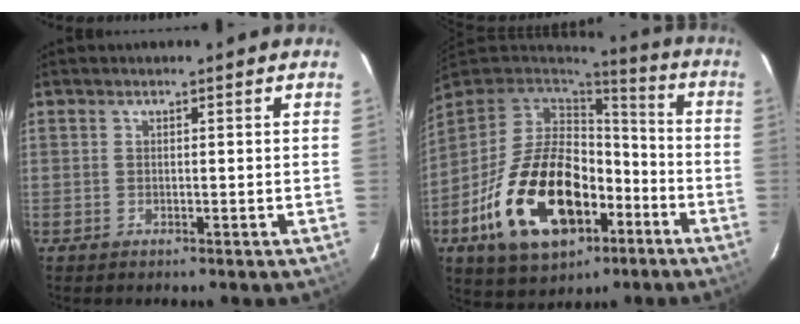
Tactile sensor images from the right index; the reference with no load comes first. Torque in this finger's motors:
{"motor_torque": [2.14, 0.00, 1.06, 0.21]}